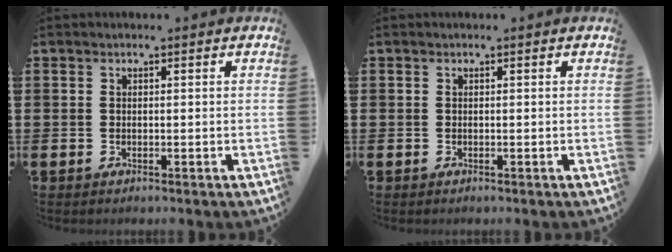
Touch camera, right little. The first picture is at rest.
{"total": 0.0}